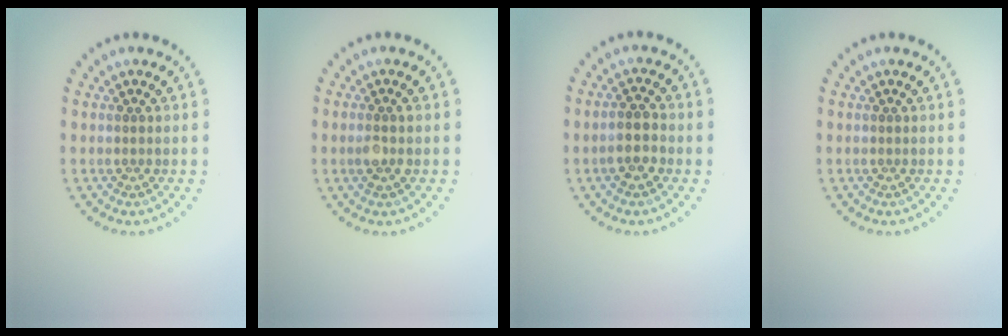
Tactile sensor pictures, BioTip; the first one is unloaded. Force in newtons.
{"total": 1.4, "press": 1.3, "slide": 0.6}
{"total": 2.5, "press": 2.3, "slide": 1.0}
{"total": 0.0}